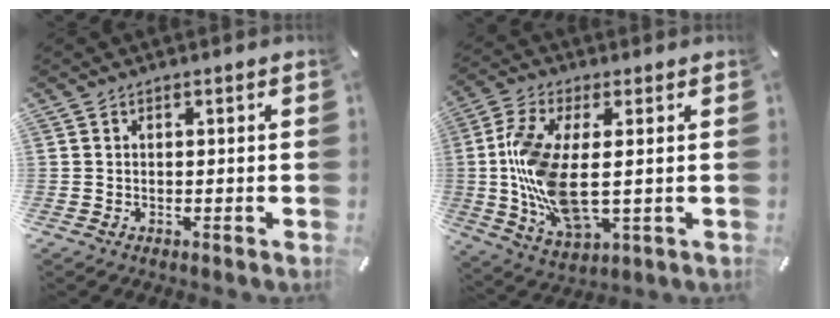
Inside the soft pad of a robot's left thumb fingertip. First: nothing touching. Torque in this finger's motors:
{"motor_torque": [1.57, 3.44, 2.34, 0.18, 0.43]}